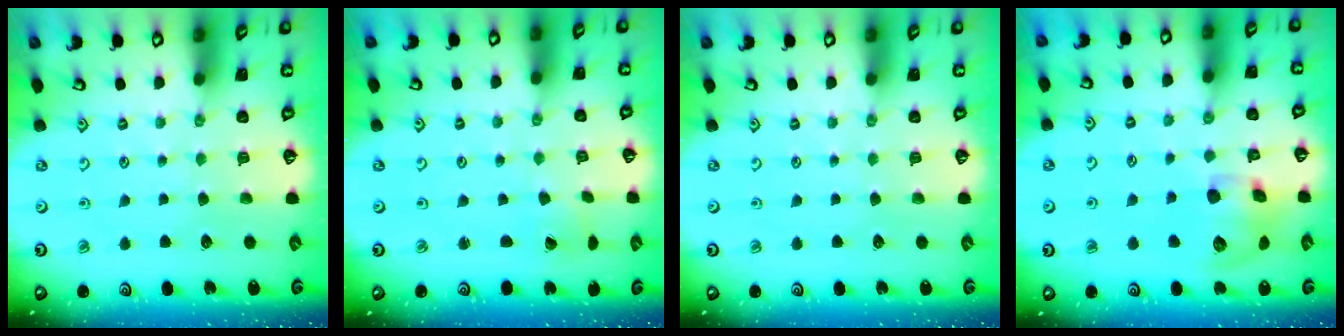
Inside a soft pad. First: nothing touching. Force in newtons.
{"total": 1.8, "press": 1.8, "slide": 0.1}
{"total": 0.0}
{"total": 13.1, "press": 12.9, "slide": 2.2}